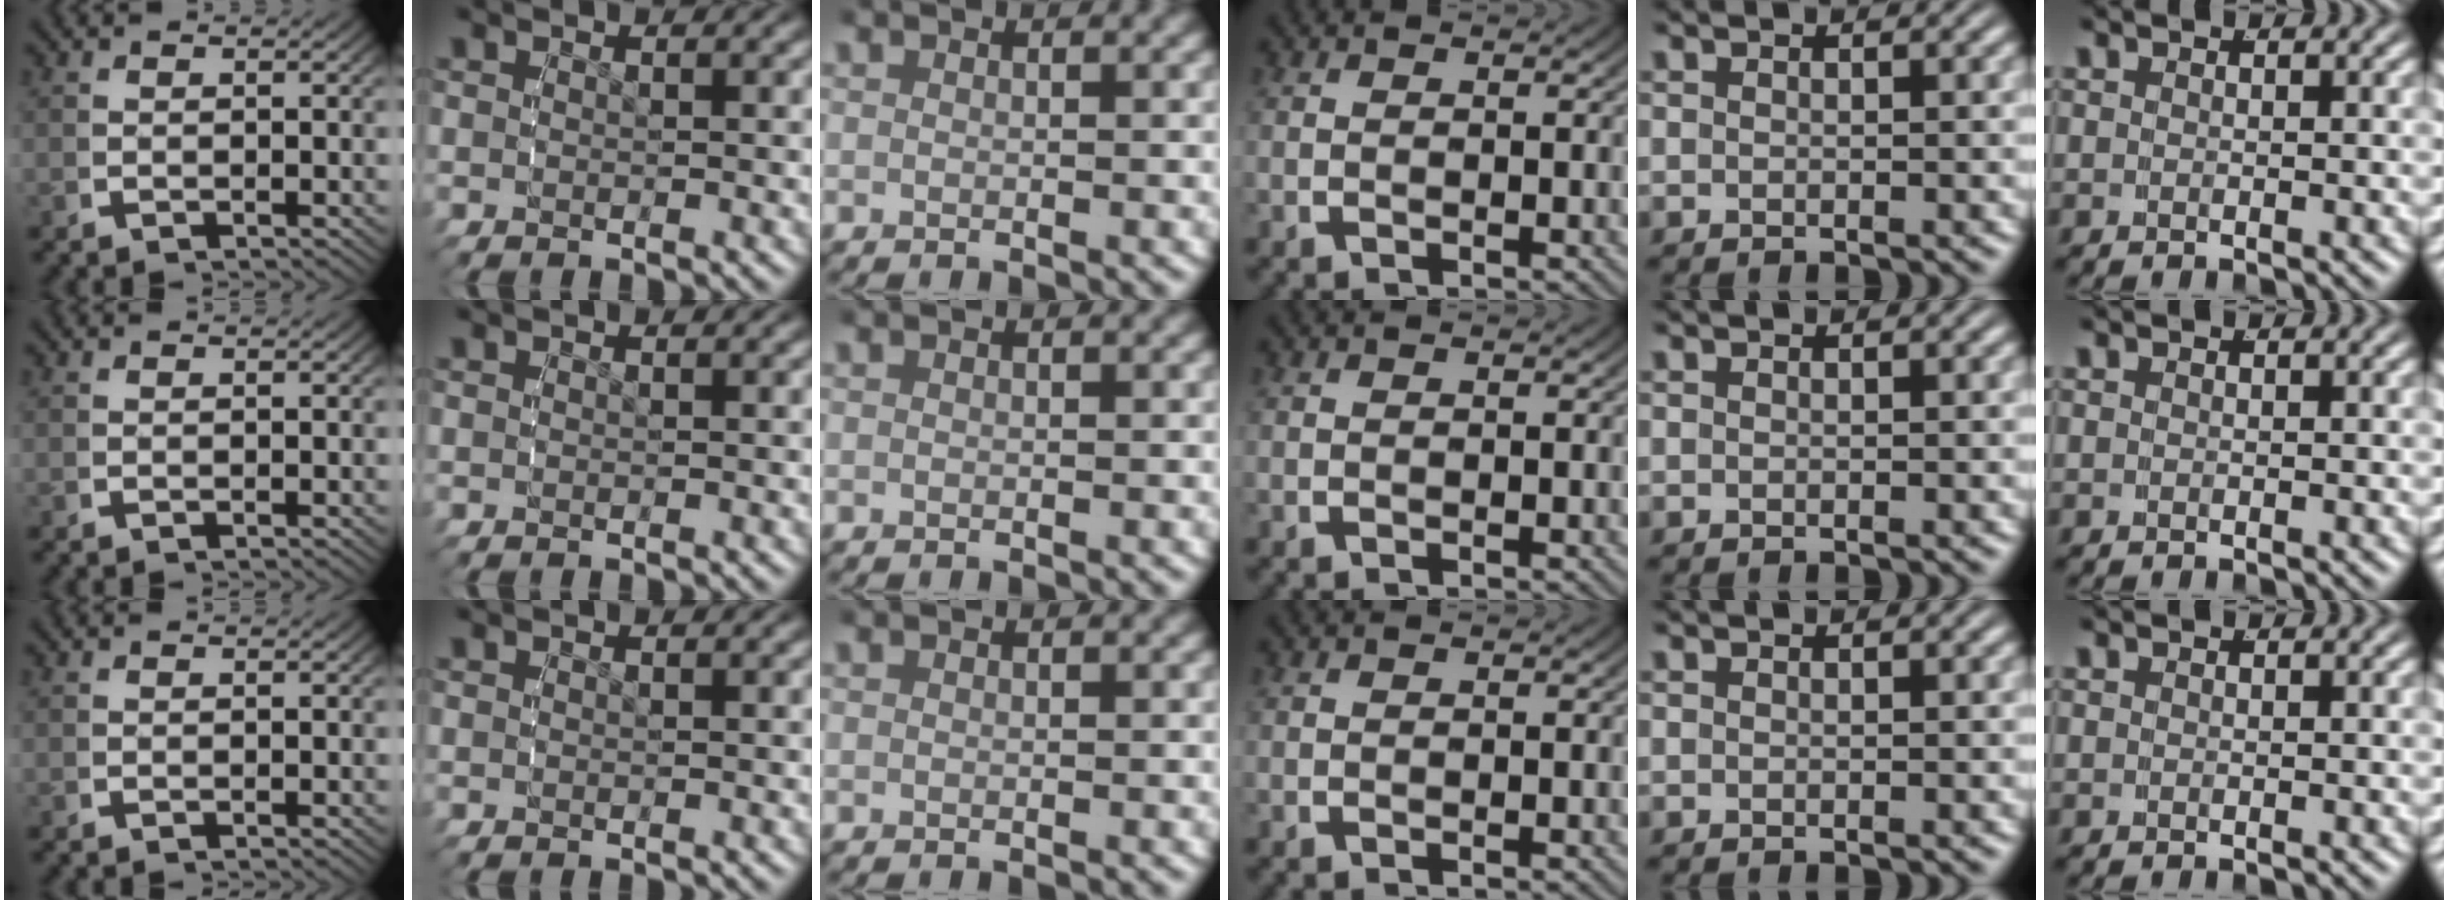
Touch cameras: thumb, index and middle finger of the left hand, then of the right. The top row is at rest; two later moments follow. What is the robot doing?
{"motion": "reach", "object": "photo album"}